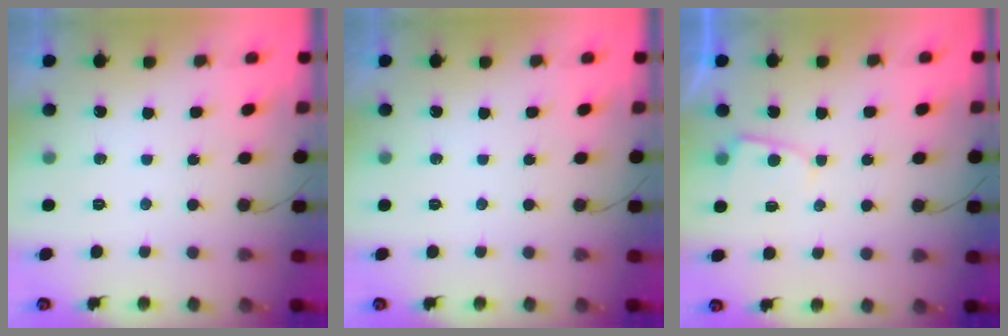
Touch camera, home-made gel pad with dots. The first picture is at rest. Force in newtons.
{"total": 0.0}
{"total": 2.6, "press": 2.6, "slide": 0.2}